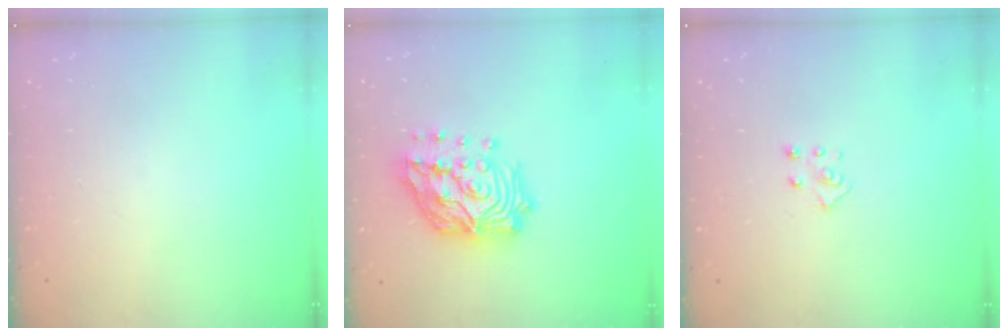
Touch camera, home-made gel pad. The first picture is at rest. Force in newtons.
{"total": 22.0, "press": 21.7, "slide": 3.4}
{"total": 4.5, "press": 4.5, "slide": 0.4}